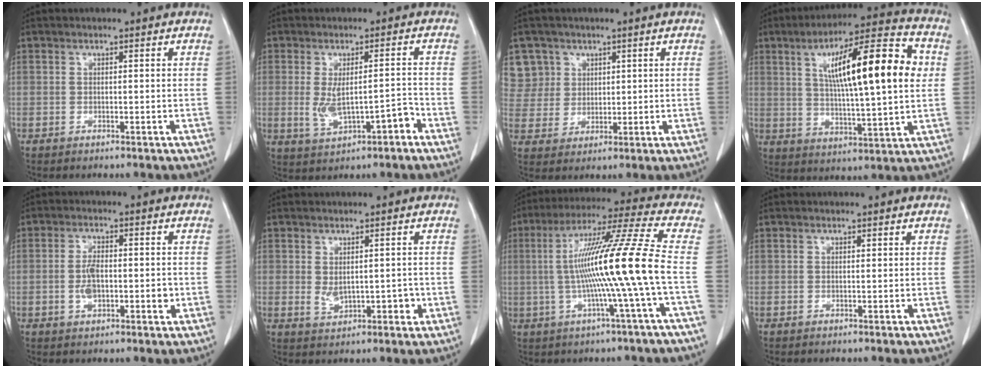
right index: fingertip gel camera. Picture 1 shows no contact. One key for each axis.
{"total": 6.2, "fx": -1.9, "fy": 2.0, "fz": 5.5, "tx": -0.093, "ty": 0.006, "tz": -0.017}
{"total": 6.9, "fx": 3.6, "fy": 5.9, "fz": -0.4, "tx": 0.014, "ty": 0.013, "tz": 0.080}
{"total": 19.2, "fx": 4.1, "fy": 2.8, "fz": 18.5, "tx": -0.293, "ty": 0.024, "tz": 0.059}
{"total": 5.2, "fx": -0.7, "fy": 2.4, "fz": 4.6, "tx": -0.092, "ty": 0.004, "tz": -0.011}
{"total": 4.0, "fx": -0.1, "fy": 2.3, "fz": 3.2, "tx": -0.050, "ty": 0.001, "tz": 0.012}
{"total": 15.8, "fx": -1.5, "fy": -2.4, "fz": 15.5, "tx": -0.272, "ty": 0.006, "tz": -0.035}
{"total": 0.0}